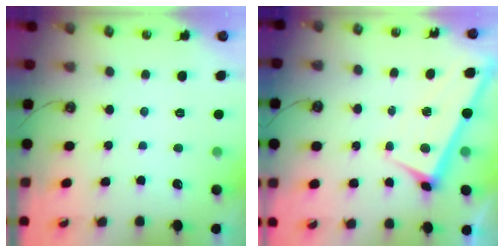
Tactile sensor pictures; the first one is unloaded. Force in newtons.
{"total": 1.0, "press": 1.0, "slide": 0.1}